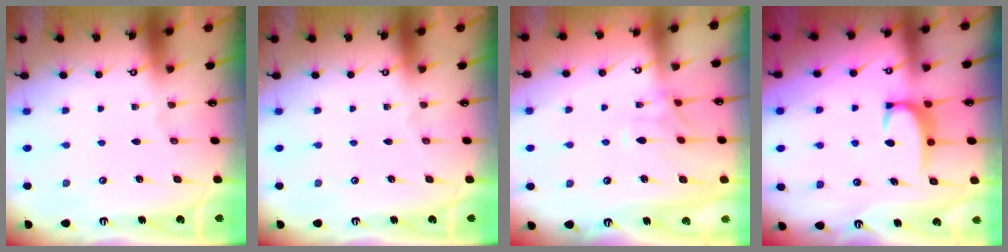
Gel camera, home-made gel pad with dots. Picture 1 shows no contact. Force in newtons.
{"total": 0.0}
{"total": 1.0, "press": 0.5, "slide": 0.8}
{"total": 3.5, "press": 3.5, "slide": 0.4}